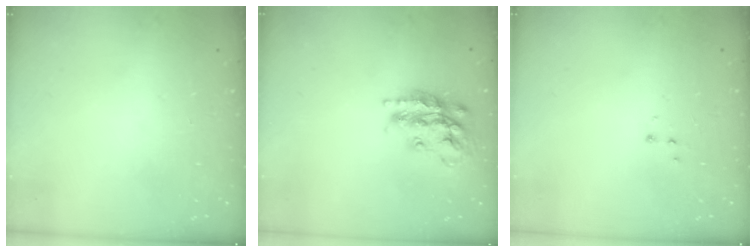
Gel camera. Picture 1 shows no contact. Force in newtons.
{"total": 17.1, "press": 17.1, "slide": 1.0}
{"total": 3.5, "press": 3.4, "slide": 0.5}